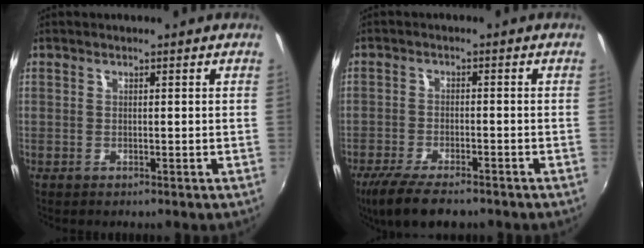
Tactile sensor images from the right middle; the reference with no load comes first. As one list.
[{"total": 10.0, "force": [-7.7, 2.8, 5.7], "torque": [-0.135, -0.034, -0.135]}]